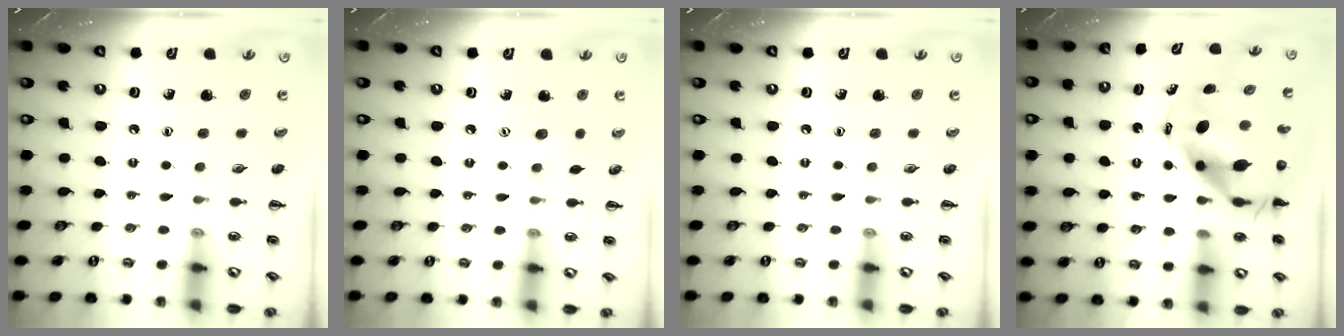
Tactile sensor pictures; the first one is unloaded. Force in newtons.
{"total": 2.5, "press": 2.4, "slide": 0.6}
{"total": 0.0}
{"total": 8.8, "press": 8.5, "slide": 2.2}